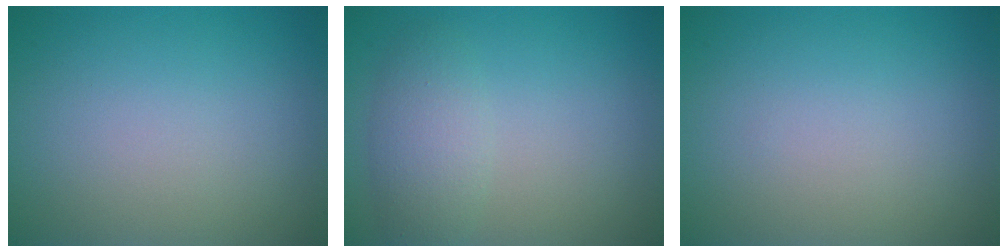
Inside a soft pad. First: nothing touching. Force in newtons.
{"total": 2.9, "press": 2.9, "slide": 0.1}
{"total": 0.0}